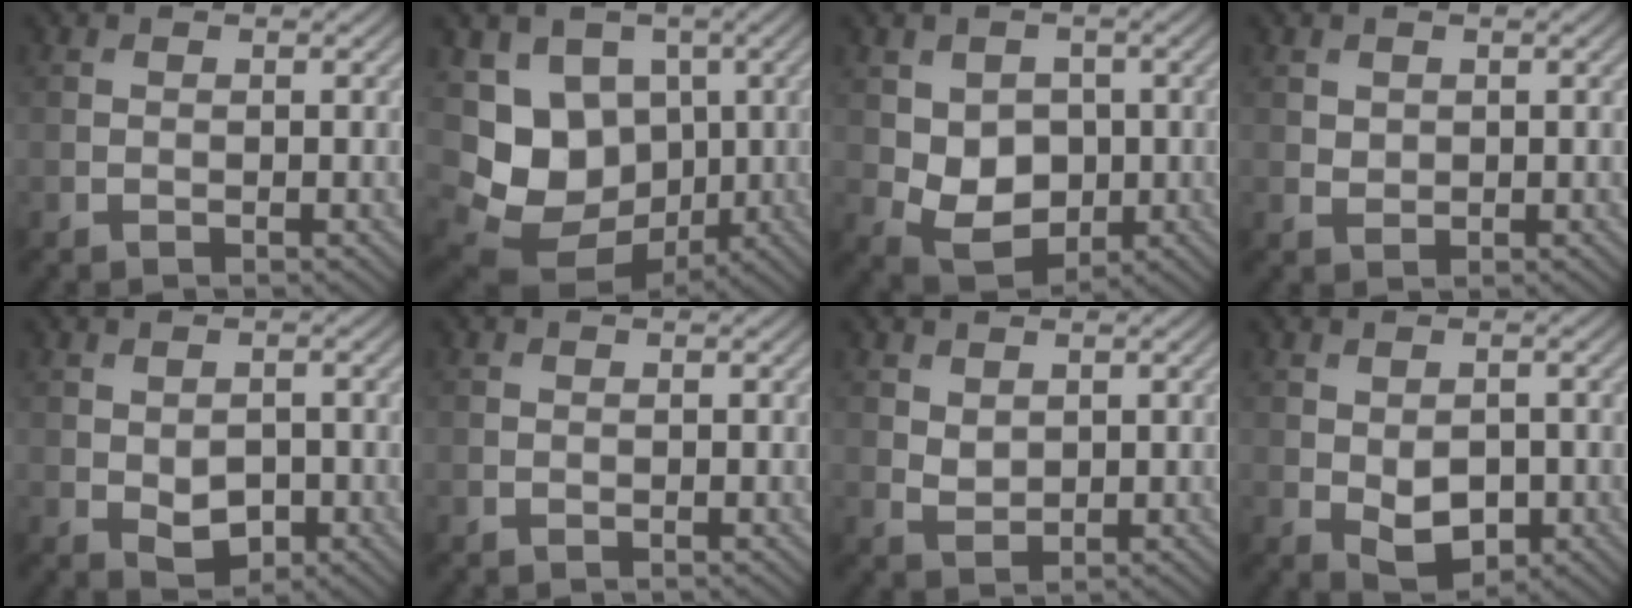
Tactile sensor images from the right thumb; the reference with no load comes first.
{"total": 10.5, "force": [-0.4, 8.7, 5.9], "torque": [-0.124, -0.028, -0.008]}
{"total": 6.1, "force": [-0.1, 4.8, 3.7], "torque": [-0.083, -0.014, -0.001]}
{"total": 1.1, "force": [0.6, 0.9, 0.3], "torque": [-0.010, -0.003, 0.016]}
{"total": 3.7, "force": [-0.9, 2.3, 2.7], "torque": [-0.049, -0.010, -0.010]}
{"total": 0.0}
{"total": 1.8, "force": [1.2, 1.1, 0.9], "torque": [-0.023, -0.004, 0.028]}
{"total": 4.8, "force": [-1.0, 3.0, 3.6], "torque": [-0.066, -0.011, -0.011]}